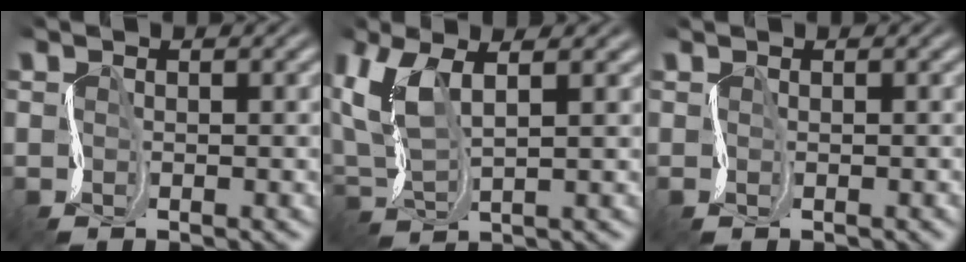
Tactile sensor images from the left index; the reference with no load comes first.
{"total": 5.7, "force": [3.1, 2.5, 4.1], "torque": [-0.117, 0.010, 0.061]}
{"total": 0.7, "force": [0.0, -0.2, -0.6], "torque": [0.007, -0.003, 0.001]}